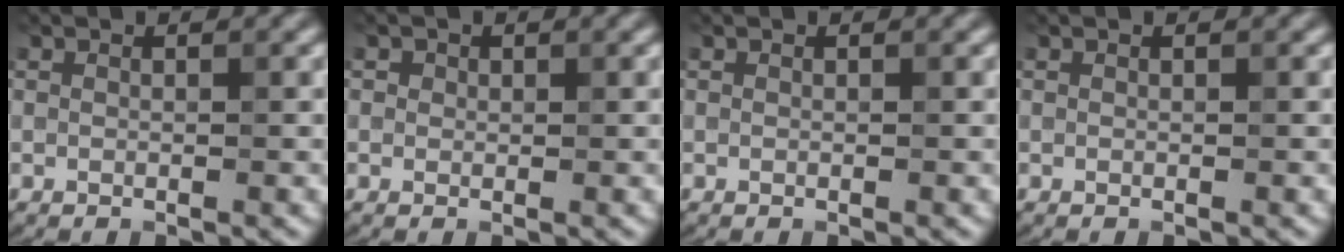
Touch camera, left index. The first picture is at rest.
{"total": 0.7, "force": [0.2, 0.6, 0.1], "torque": [0.001, -0.002, -0.001]}
{"total": 0.0}
{"total": 0.0}